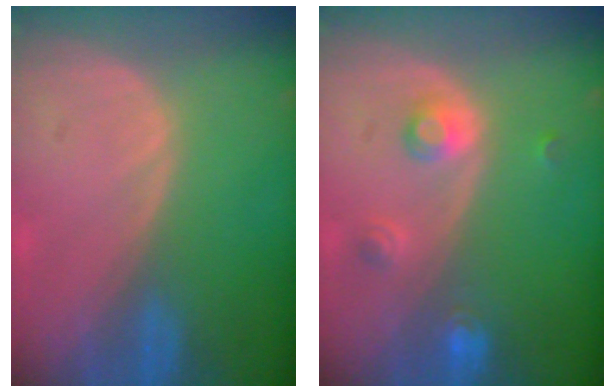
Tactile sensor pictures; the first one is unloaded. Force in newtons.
{"total": 3.6, "press": 3.3, "slide": 1.5}